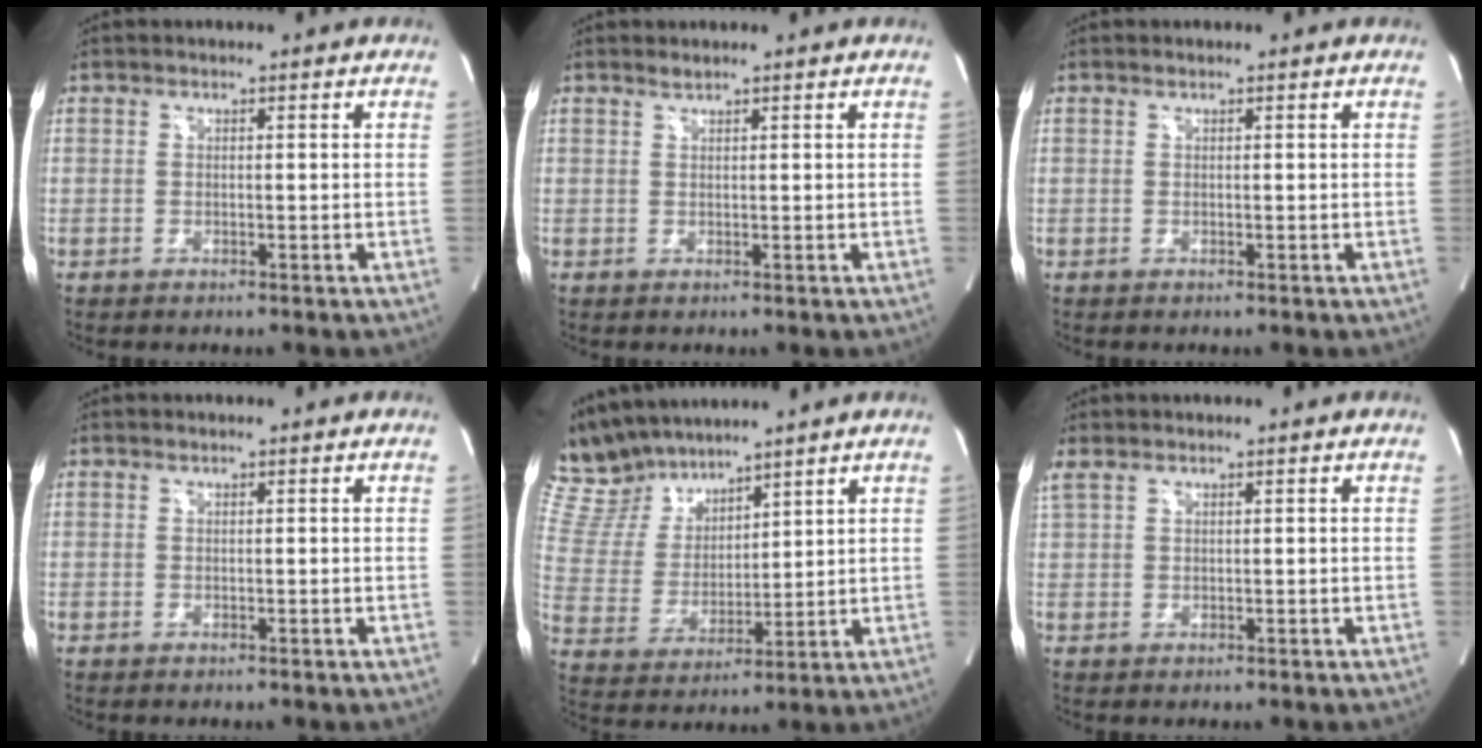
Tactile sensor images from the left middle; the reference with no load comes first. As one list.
[{"total": 0.7, "force": [0.7, -0.1, 0.1], "torque": [-0.005, -0.002, 0.016]}, {"total": 0.0}, {"total": 0.0}, {"total": 11.4, "force": [10.4, 3.7, 2.9], "torque": [-0.080, 0.022, 0.216]}, {"total": 2.0, "force": [1.7, 0.6, 1.0], "torque": [-0.039, 0.024, 0.046]}]